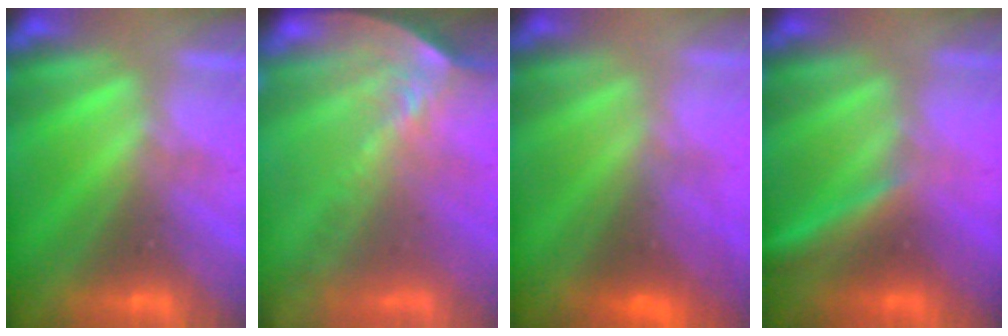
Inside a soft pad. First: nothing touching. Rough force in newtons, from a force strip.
{"total": 7.5}
{"total": 2.9}
{"total": 2.9}